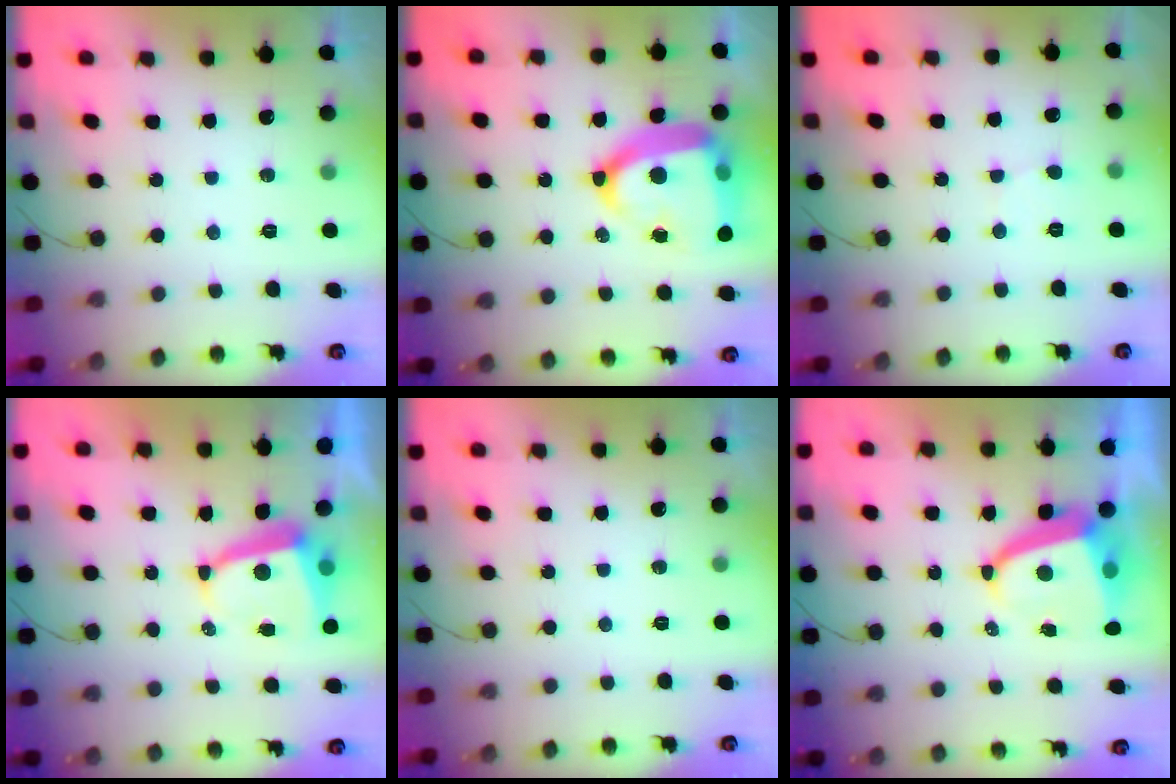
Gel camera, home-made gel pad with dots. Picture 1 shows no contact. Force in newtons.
{"total": 20.1, "press": 20.0, "slide": 1.7}
{"total": 1.6, "press": 1.6, "slide": 0.1}
{"total": 6.3, "press": 6.3, "slide": 0.6}
{"total": 0.0}
{"total": 6.8, "press": 6.8, "slide": 1.0}